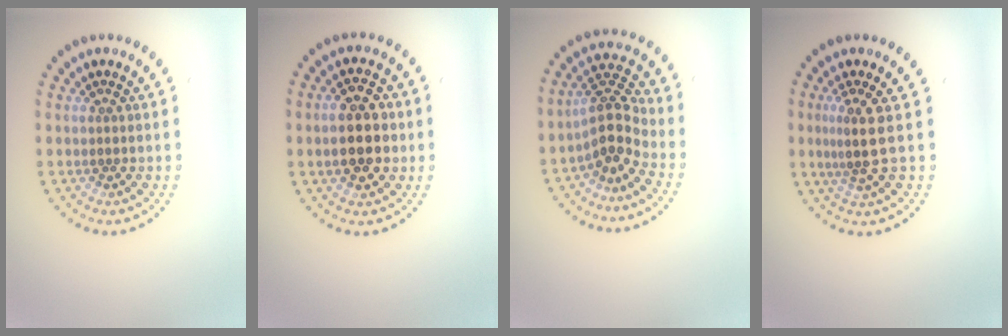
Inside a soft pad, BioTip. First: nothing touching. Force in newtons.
{"total": 5.1, "press": 5.0, "slide": 0.3}
{"total": 3.6, "press": 3.0, "slide": 1.9}
{"total": 2.6, "press": 1.9, "slide": 1.8}